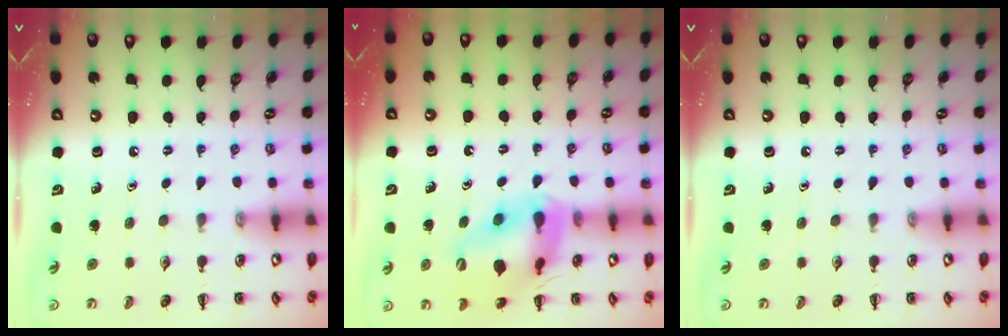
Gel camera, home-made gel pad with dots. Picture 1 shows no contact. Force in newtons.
{"total": 17.8, "press": 17.4, "slide": 3.5}
{"total": 0.0}